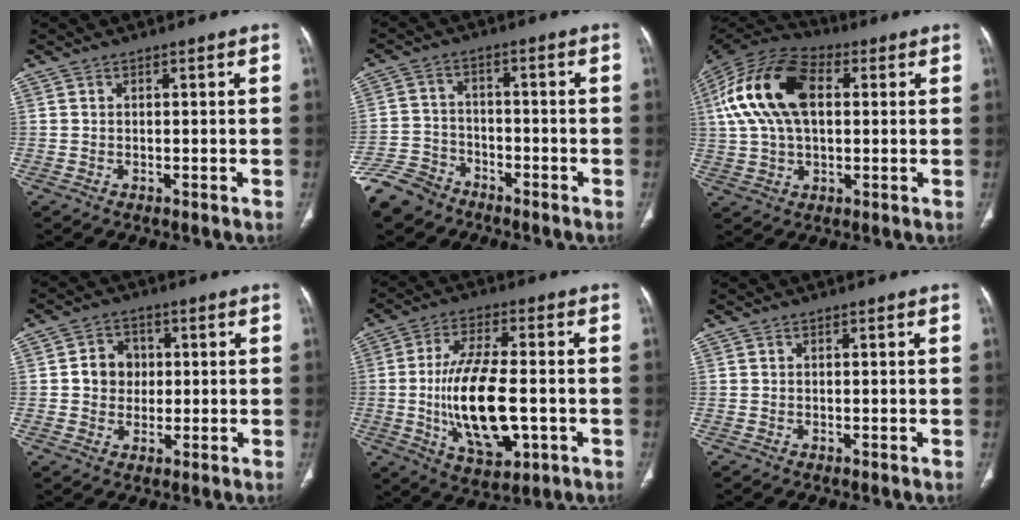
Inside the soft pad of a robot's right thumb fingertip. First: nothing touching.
{"total": 8.9, "force": [-6.9, 5.2, 2.1], "torque": [-0.045, 0.027, -0.137]}
{"total": 18.6, "force": [3.8, 10.8, 14.6], "torque": [-0.282, 0.024, 0.062]}
{"total": 6.1, "force": [0.6, 5.4, 2.8], "torque": [-0.013, 0.006, 0.005]}
{"total": 16.5, "force": [-2.3, 7.2, 14.7], "torque": [-0.268, 0.003, -0.033]}
{"total": 0.0}